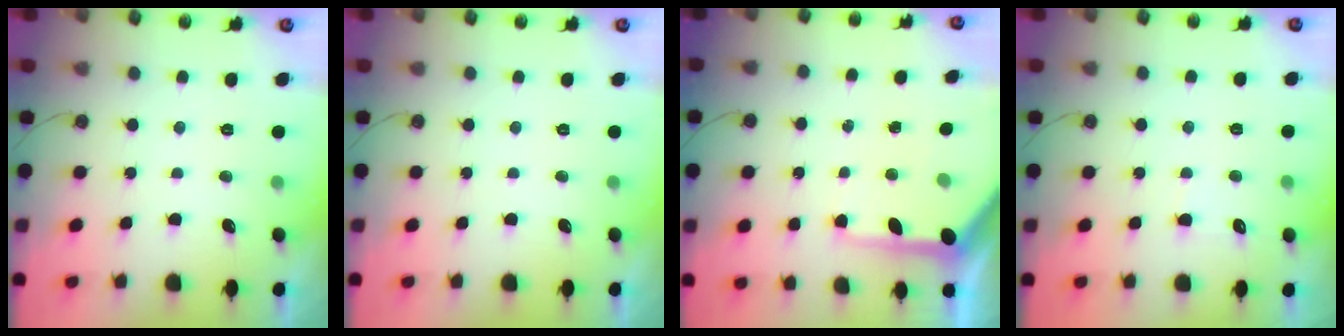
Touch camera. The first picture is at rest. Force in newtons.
{"total": 0.0}
{"total": 9.2, "press": 9.1, "slide": 1.0}
{"total": 4.4, "press": 4.4, "slide": 0.4}